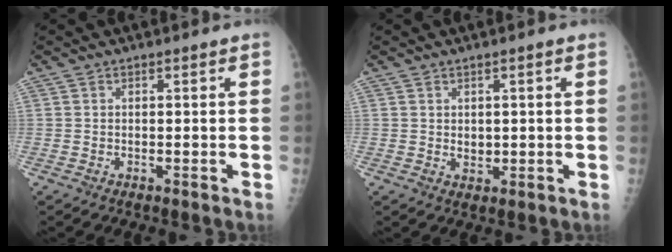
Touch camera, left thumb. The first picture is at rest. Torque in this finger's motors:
{"motor_torque": [1.61, 2.15, 0.48, 0.20, -0.01]}